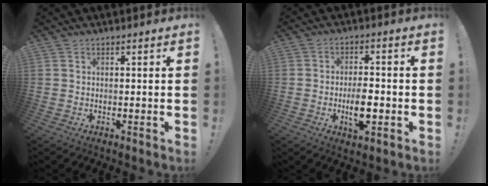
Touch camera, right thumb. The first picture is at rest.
{"total": 7.3, "force": [-2.2, 3.7, 6.0], "torque": [-0.102, 0.003, -0.039]}